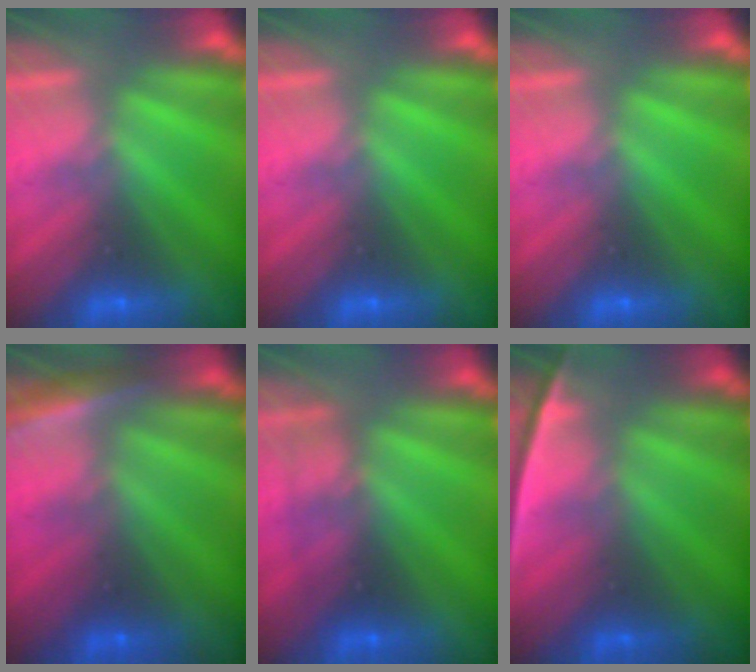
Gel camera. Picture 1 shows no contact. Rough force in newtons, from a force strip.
{"total": 0.0}
{"total": 0.0}
{"total": 2.9}
{"total": 2.7}
{"total": 2.4}